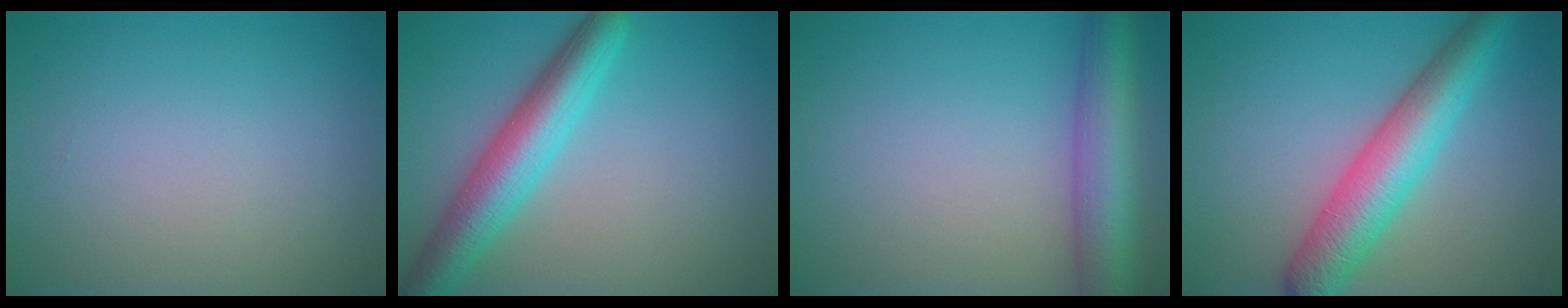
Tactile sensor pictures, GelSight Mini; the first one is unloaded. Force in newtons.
{"total": 6.0, "press": 6.0, "slide": 0.2}
{"total": 6.6, "press": 6.6, "slide": 0.3}
{"total": 6.5, "press": 6.5, "slide": 0.2}